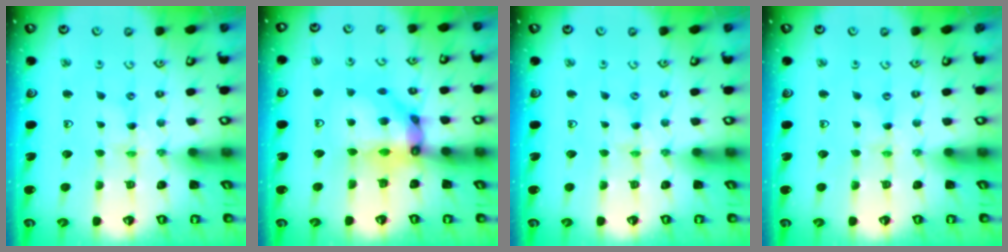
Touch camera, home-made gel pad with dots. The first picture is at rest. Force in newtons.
{"total": 12.9, "press": 12.7, "slide": 1.9}
{"total": 0.0}
{"total": 0.0}